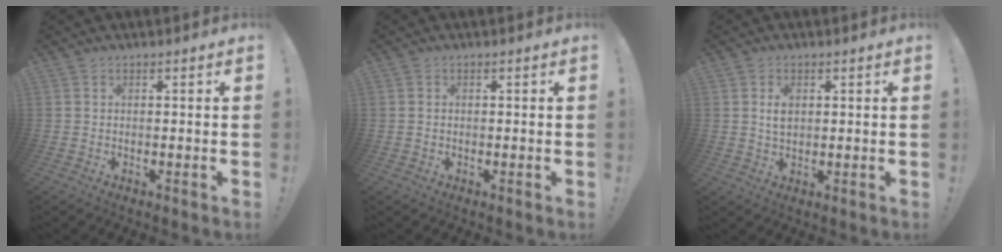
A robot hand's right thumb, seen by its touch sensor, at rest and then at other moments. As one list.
[{"total": 0.8, "force": [0.0, 0.8, 0.3], "torque": [-0.010, 0.006, 0.002]}, {"total": 3.6, "force": [0.9, 2.4, 2.5], "torque": [-0.032, -0.002, 0.012]}]